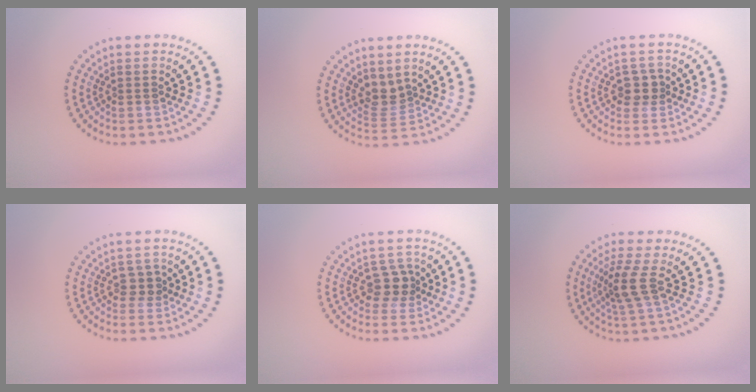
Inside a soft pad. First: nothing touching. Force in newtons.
{"total": 2.3, "press": 1.7, "slide": 1.5}
{"total": 1.9, "press": 1.6, "slide": 0.9}
{"total": 1.4, "press": 1.2, "slide": 0.9}
{"total": 2.2, "press": 1.8, "slide": 1.3}
{"total": 2.8, "press": 2.1, "slide": 1.8}